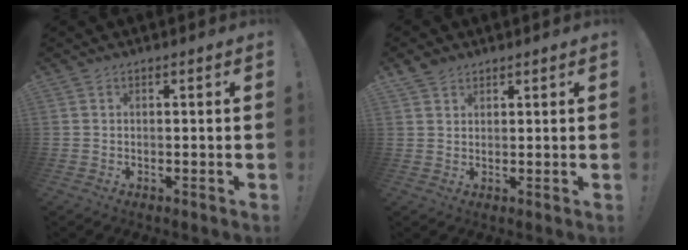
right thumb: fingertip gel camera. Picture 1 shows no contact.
{"total": 3.1, "force": [2.5, 1.8, 0.7], "torque": [-0.003, -0.015, 0.045]}